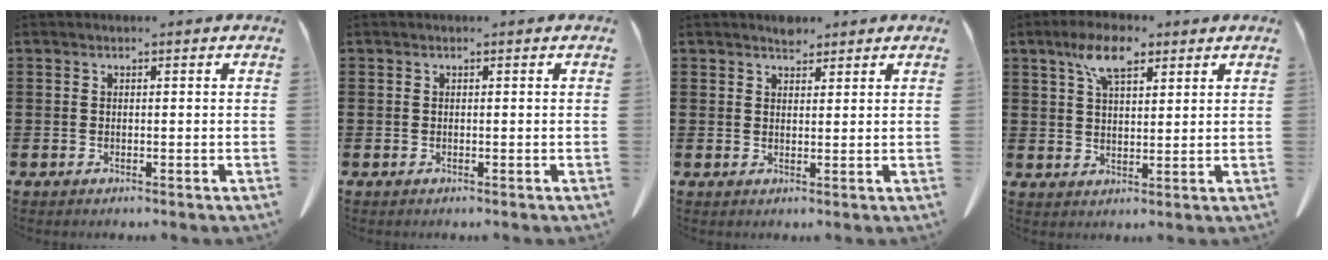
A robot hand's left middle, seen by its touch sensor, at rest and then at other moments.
{"total": 0.0}
{"total": 2.1, "force": [1.9, 0.6, 0.4], "torque": [-0.004, -0.001, 0.036]}
{"total": 7.2, "force": [4.3, 2.9, 5.1], "torque": [-0.103, 0.004, 0.076]}